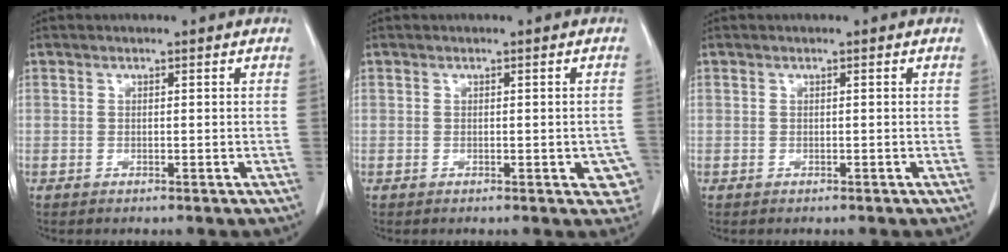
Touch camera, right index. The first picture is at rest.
{"total": 3.8, "force": [-1.3, 1.4, 3.3], "torque": [-0.019, 0.003, -0.014]}
{"total": 0.0}